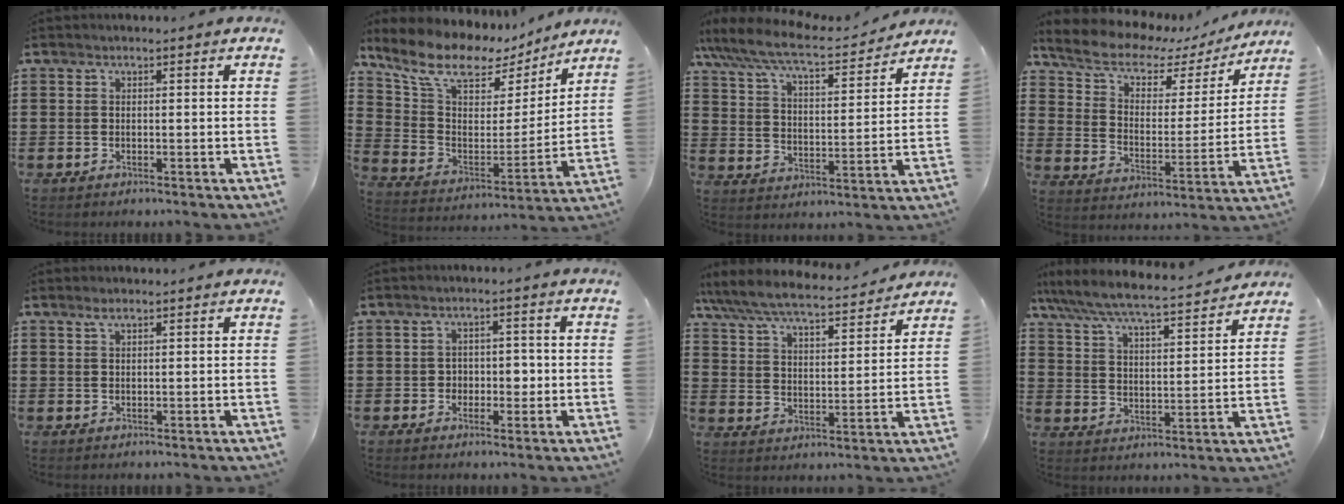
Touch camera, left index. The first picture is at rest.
{"total": 11.0, "force": [8.6, 4.4, 5.2], "torque": [-0.138, -0.050, 0.151]}
{"total": 7.9, "force": [7.0, 1.0, 3.6], "torque": [-0.099, -0.041, 0.117]}
{"total": 7.5, "force": [5.7, 3.3, 3.5], "torque": [-0.089, -0.031, 0.093]}
{"total": 1.3, "force": [0.7, 0.3, 1.1], "torque": [-0.022, 0.001, 0.013]}
{"total": 2.9, "force": [-0.4, 2.4, 1.6], "torque": [-0.031, 0.004, -0.017]}
{"total": 7.2, "force": [6.7, 0.6, 2.6], "torque": [-0.078, -0.043, 0.114]}
{"total": 6.4, "force": [5.9, 0.2, 2.5], "torque": [-0.074, -0.042, 0.096]}